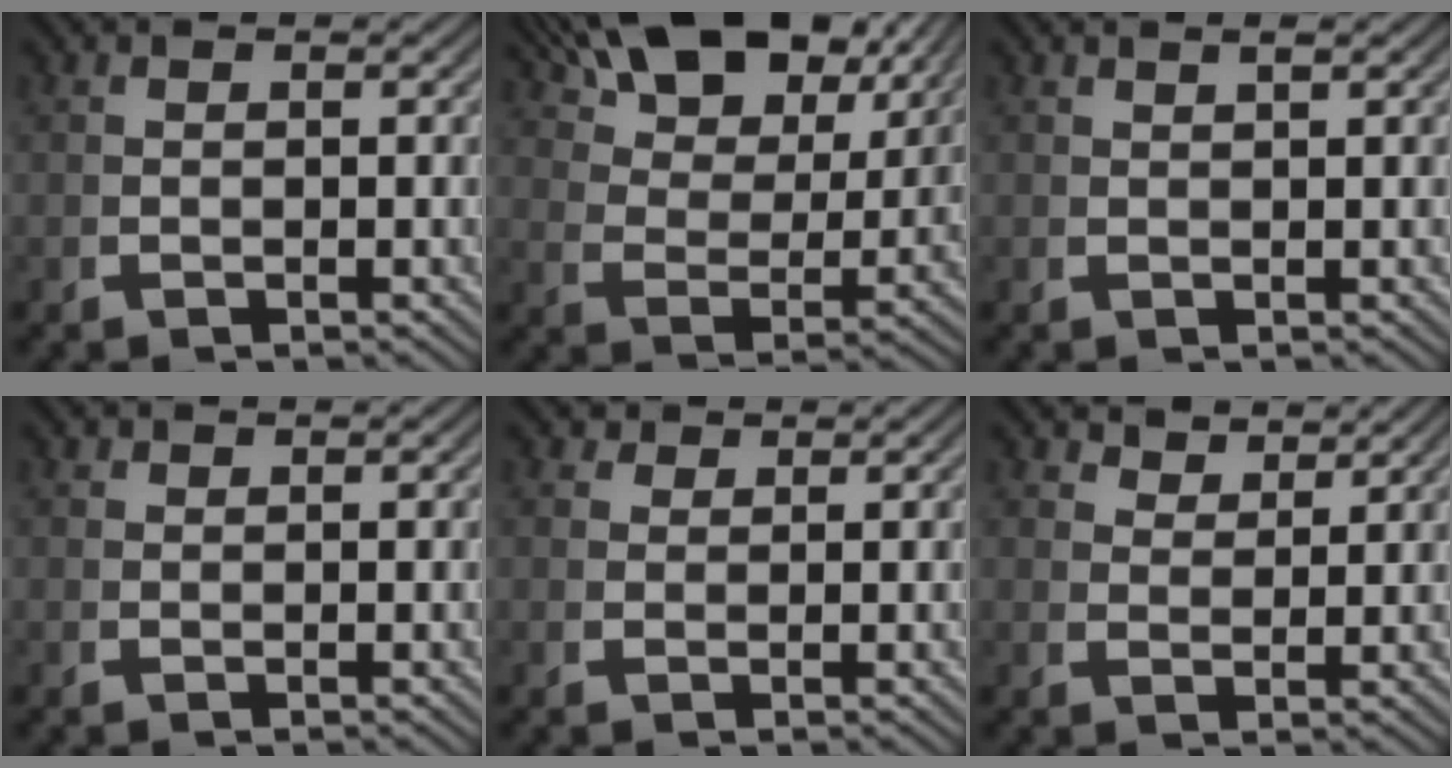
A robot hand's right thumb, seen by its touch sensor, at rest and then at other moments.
{"total": 9.4, "force": [7.1, 3.4, 5.0], "torque": [-0.090, 0.011, 0.120]}
{"total": 1.0, "force": [0.9, -0.1, 0.4], "torque": [-0.002, 0.005, 0.018]}
{"total": 0.7, "force": [0.6, 0.4, 0.0], "torque": [0.004, 0.000, 0.013]}
{"total": 1.7, "force": [1.6, 0.6, 0.2], "torque": [0.002, 0.001, 0.028]}
{"total": 2.7, "force": [2.7, 0.4, 0.5], "torque": [-0.004, 0.003, 0.050]}